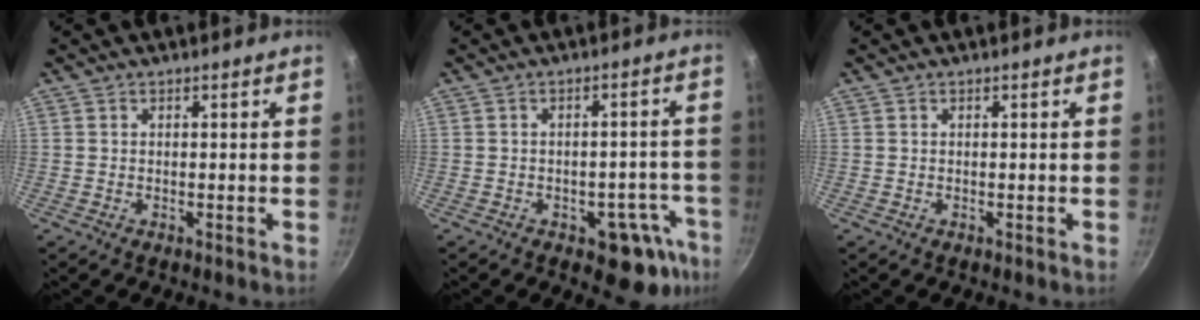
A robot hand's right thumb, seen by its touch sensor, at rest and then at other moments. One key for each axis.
{"total": 8.8, "fx": -4.8, "fy": 4.3, "fz": 6.0, "tx": -0.040, "ty": 0.039, "tz": -0.054}
{"total": 0.0}